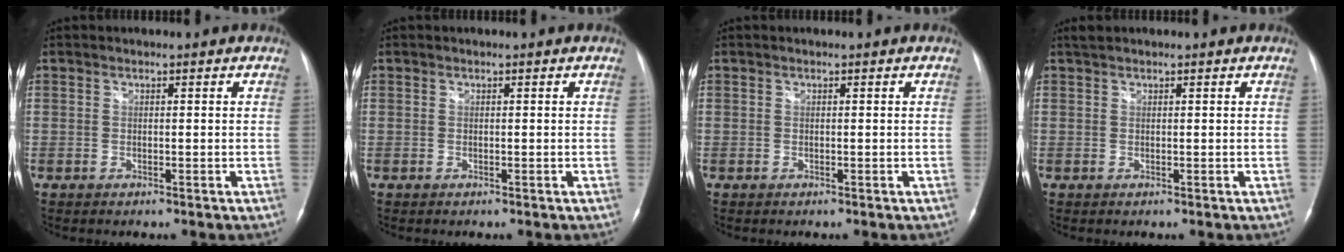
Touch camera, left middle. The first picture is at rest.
{"total": 0.0}
{"total": 0.0}
{"total": 1.0, "force": [0.9, 0.2, 0.4], "torque": [-0.012, 0.011, 0.020]}